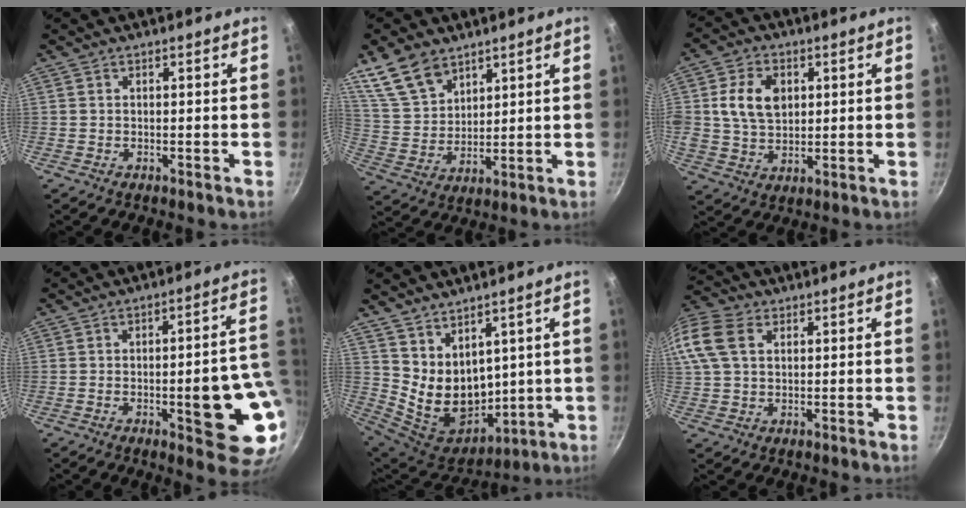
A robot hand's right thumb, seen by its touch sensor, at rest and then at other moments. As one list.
[{"total": 11.1, "force": [7.6, 6.5, 4.8], "torque": [-0.068, -0.034, 0.162]}, {"total": 10.2, "force": [2.2, 7.3, 6.8], "torque": [-0.111, -0.002, 0.039]}, {"total": 15.8, "force": [-3.2, 5.1, 14.6], "torque": [-0.143, 0.022, -0.041]}, {"total": 12.8, "force": [5.6, 8.5, 7.8], "torque": [-0.114, -0.053, 0.131]}, {"total": 17.8, "force": [5.7, 12.5, 11.3], "torque": [-0.281, 0.044, 0.105]}]